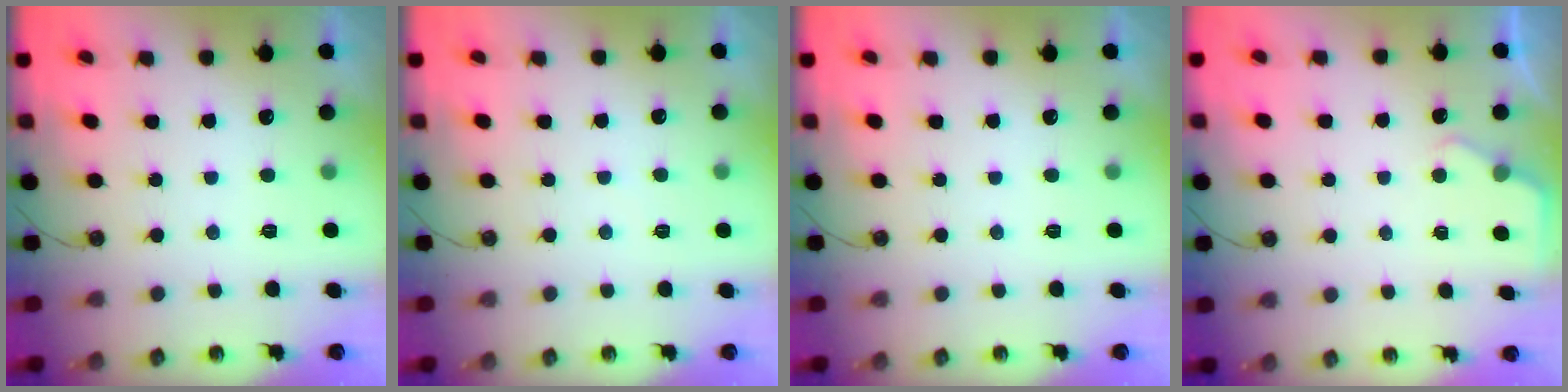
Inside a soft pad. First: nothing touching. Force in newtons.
{"total": 1.8, "press": 1.7, "slide": 0.3}
{"total": 0.0}
{"total": 3.0, "press": 3.0, "slide": 0.5}